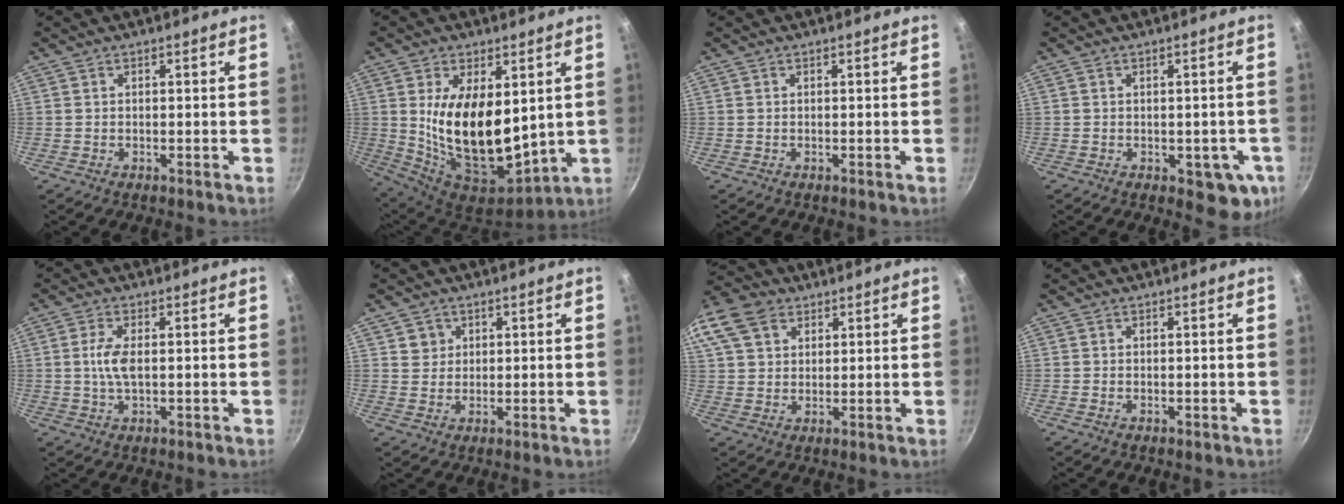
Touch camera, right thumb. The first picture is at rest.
{"total": 19.8, "force": [2.9, 10.8, 16.3], "torque": [-0.263, -0.047, 0.071]}
{"total": 0.0}
{"total": 7.5, "force": [-2.0, 4.2, 5.9], "torque": [-0.035, 0.004, -0.019]}
{"total": 4.6, "force": [0.3, 1.9, 4.2], "torque": [-0.093, 0.002, 0.003]}
{"total": 3.1, "force": [1.2, 2.8, 0.4], "torque": [0.014, 0.005, 0.018]}
{"total": 16.9, "force": [8.0, 12.3, 8.4], "torque": [-0.198, 0.032, 0.146]}
{"total": 0.0}